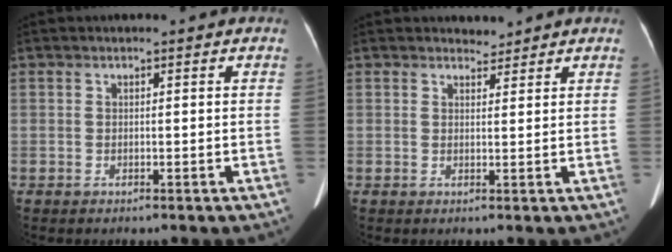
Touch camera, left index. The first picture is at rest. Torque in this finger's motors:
{"motor_torque": [0.90, -1.24, -0.05, 0.00]}